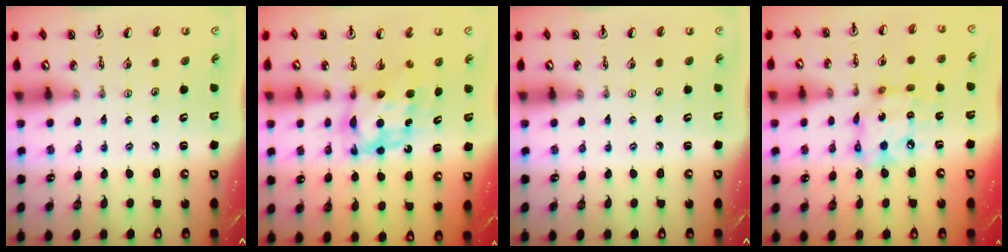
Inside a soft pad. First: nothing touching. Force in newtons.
{"total": 7.6, "press": 7.6, "slide": 0.4}
{"total": 0.0}
{"total": 12.4, "press": 12.3, "slide": 1.0}